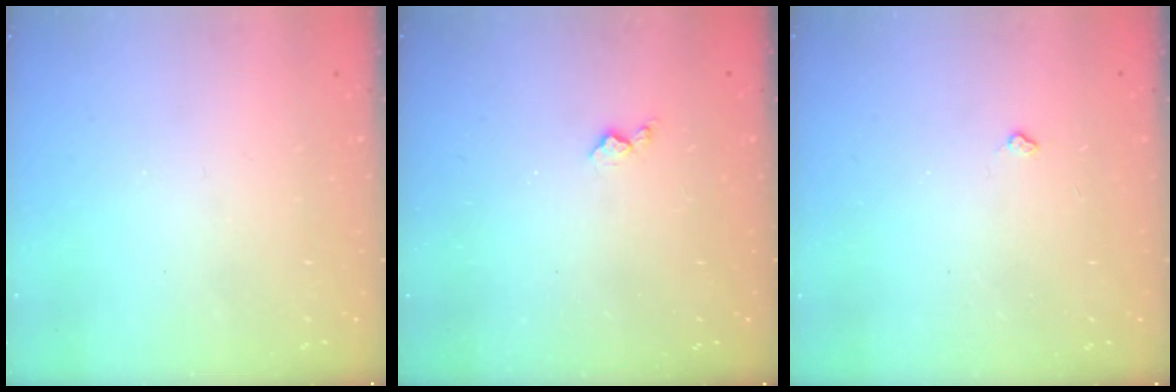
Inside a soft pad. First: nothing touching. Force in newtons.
{"total": 4.6, "press": 4.5, "slide": 0.7}
{"total": 2.7, "press": 2.6, "slide": 0.4}